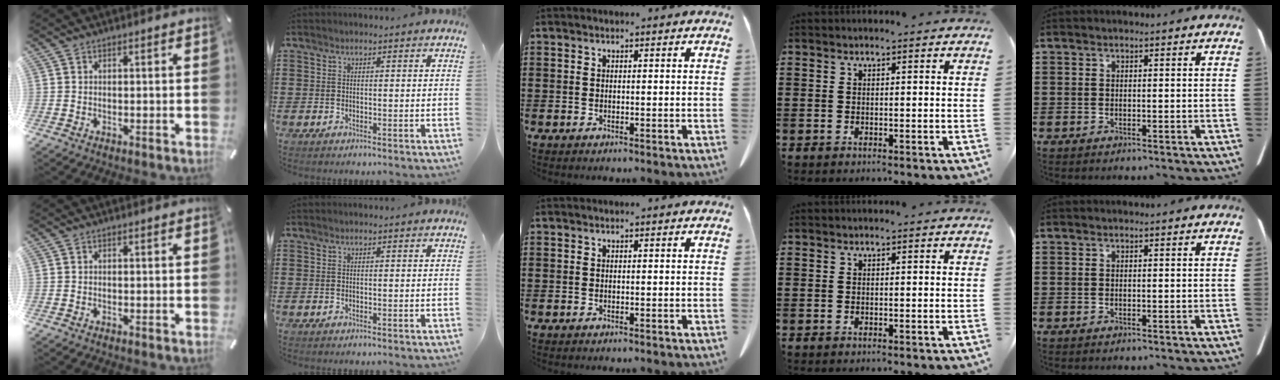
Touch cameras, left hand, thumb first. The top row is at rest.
{}